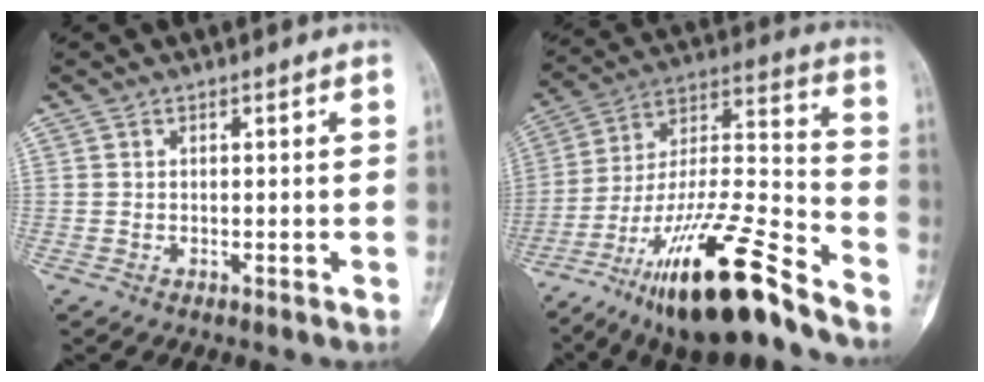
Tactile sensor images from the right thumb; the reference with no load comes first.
{"total": 24.1, "force": [-16.3, 4.7, 17.1], "torque": [-0.311, 0.072, -0.283]}